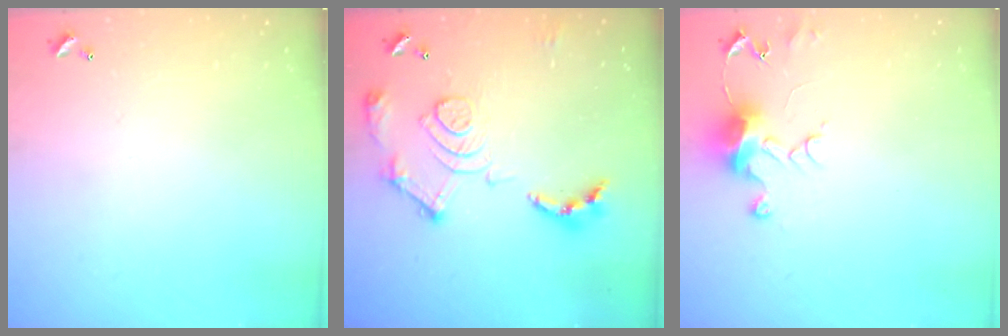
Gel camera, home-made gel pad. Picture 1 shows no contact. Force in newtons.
{"total": 16.8, "press": 16.7, "slide": 1.6}
{"total": 7.7, "press": 7.7, "slide": 0.4}